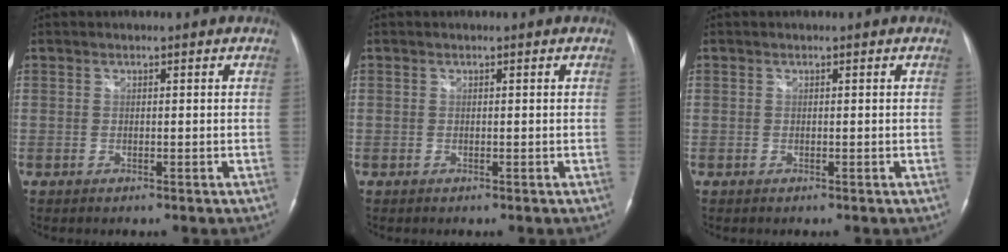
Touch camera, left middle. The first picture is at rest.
{"total": 0.0}
{"total": 0.0}